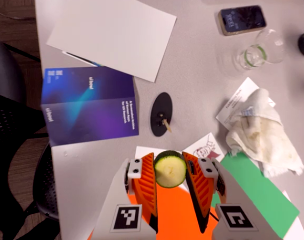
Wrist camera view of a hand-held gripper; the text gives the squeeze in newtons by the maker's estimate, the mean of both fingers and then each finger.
{"total": 11.5, "left": 11.9, "right": 11.1}